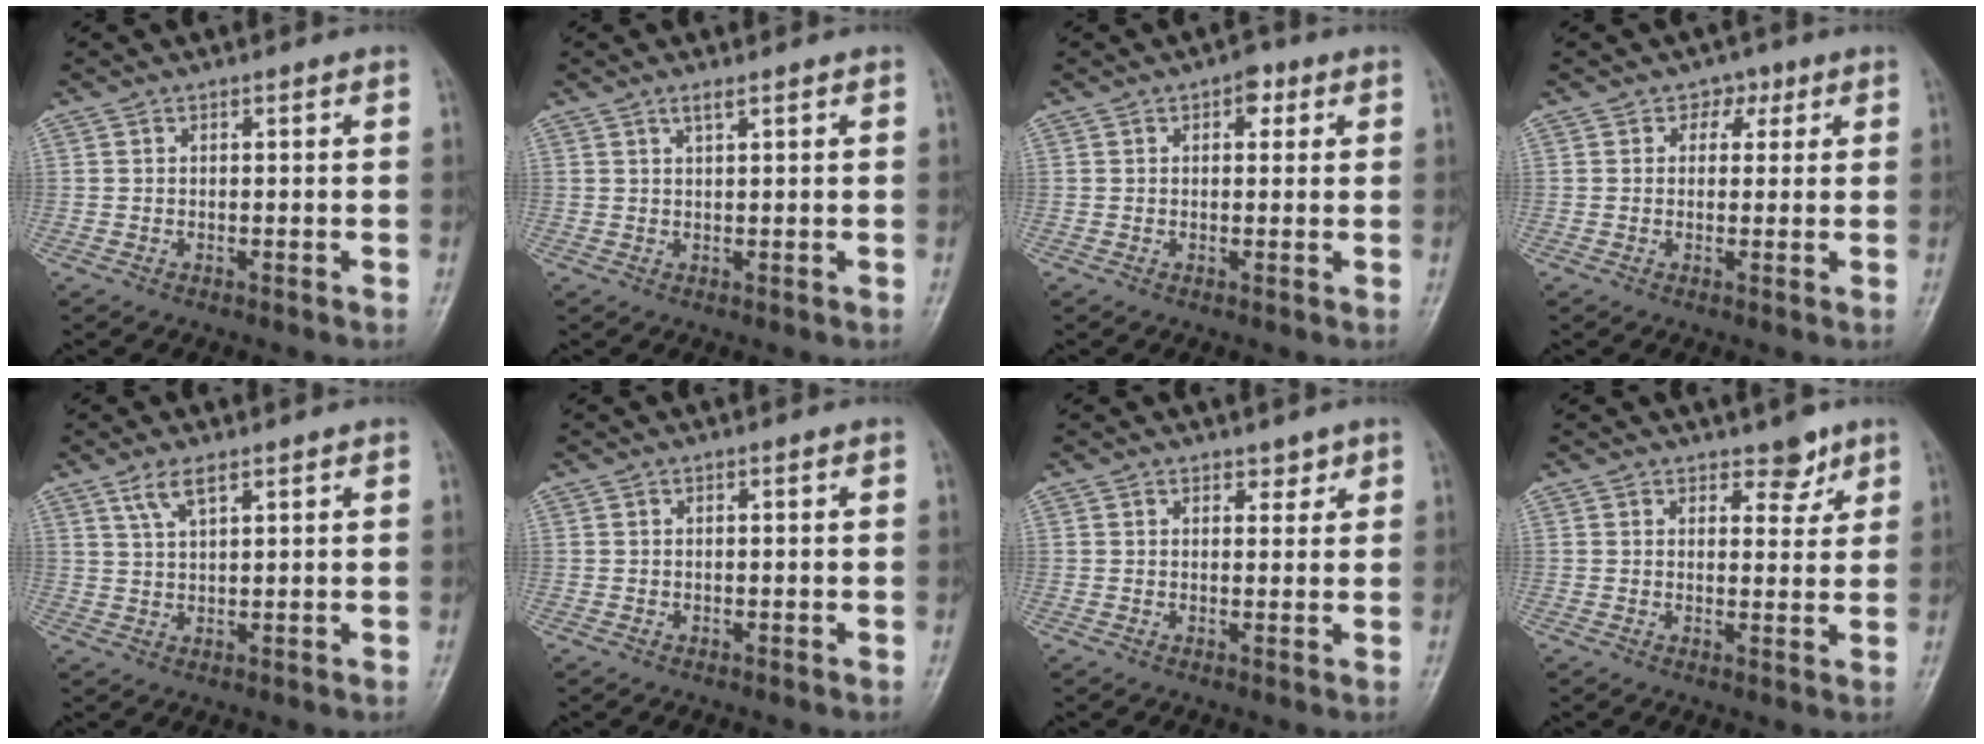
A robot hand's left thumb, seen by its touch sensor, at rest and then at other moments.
{"total": 1.2, "force": [0.9, 0.1, 0.8], "torque": [-0.015, -0.001, 0.020]}
{"total": 3.1, "force": [1.3, 1.9, 2.1], "torque": [-0.010, 0.002, 0.011]}
{"total": 2.9, "force": [1.2, 2.5, 1.0], "torque": [0.019, -0.001, 0.009]}
{"total": 3.9, "force": [2.5, 1.2, 2.8], "torque": [-0.055, -0.004, 0.056]}
{"total": 0.0}
{"total": 2.0, "force": [1.5, 1.2, 0.6], "torque": [0.009, -0.008, 0.018]}
{"total": 3.9, "force": [2.8, 2.0, 1.8], "torque": [0.002, -0.018, 0.039]}